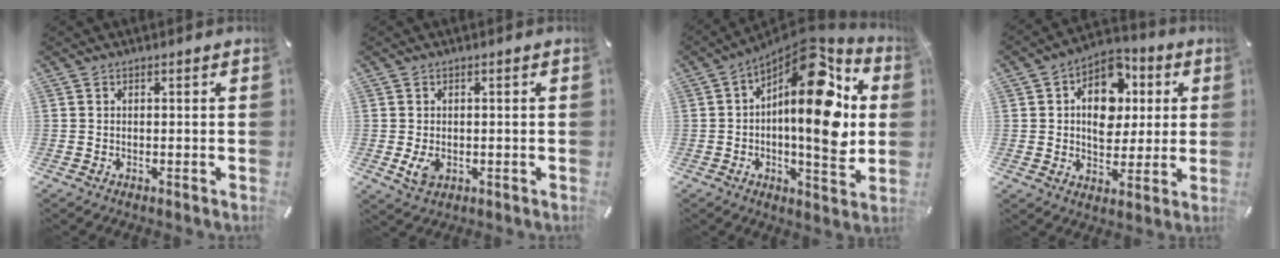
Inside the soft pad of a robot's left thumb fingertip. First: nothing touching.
{"total": 3.4, "force": [-0.6, 2.5, 2.2], "torque": [-0.042, -0.004, -0.012]}
{"total": 21.9, "force": [6.2, 8.7, 19.1], "torque": [-0.278, -0.060, 0.097]}
{"total": 13.4, "force": [2.8, 10.3, 8.0], "torque": [-0.126, -0.006, 0.054]}